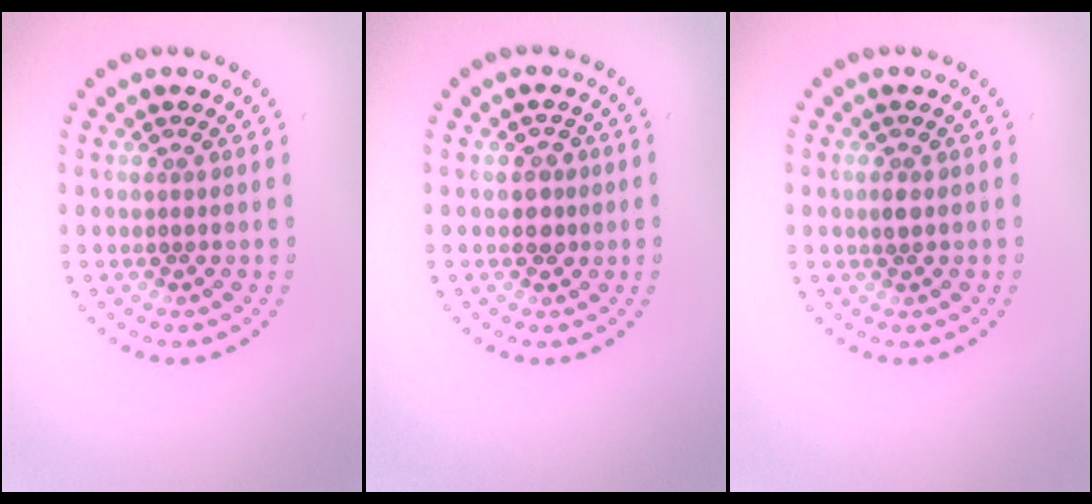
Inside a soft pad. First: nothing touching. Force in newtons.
{"total": 1.8, "press": 1.7, "slide": 0.4}
{"total": 0.8, "press": 0.8, "slide": 0.1}